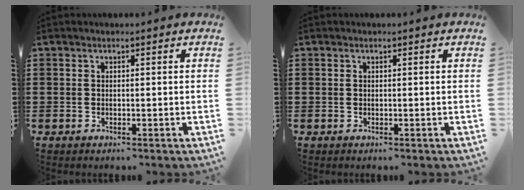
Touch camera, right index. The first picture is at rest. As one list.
[{"total": 0.0}]